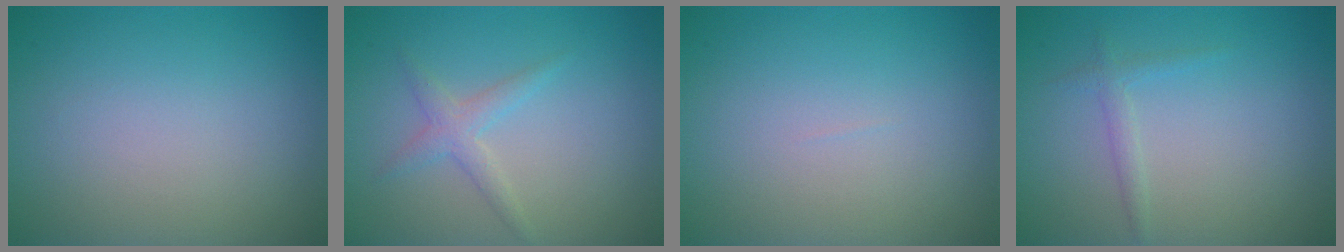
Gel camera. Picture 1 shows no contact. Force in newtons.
{"total": 1.9, "press": 1.9, "slide": 0.0}
{"total": 0.0}
{"total": 1.2, "press": 1.2, "slide": 0.1}